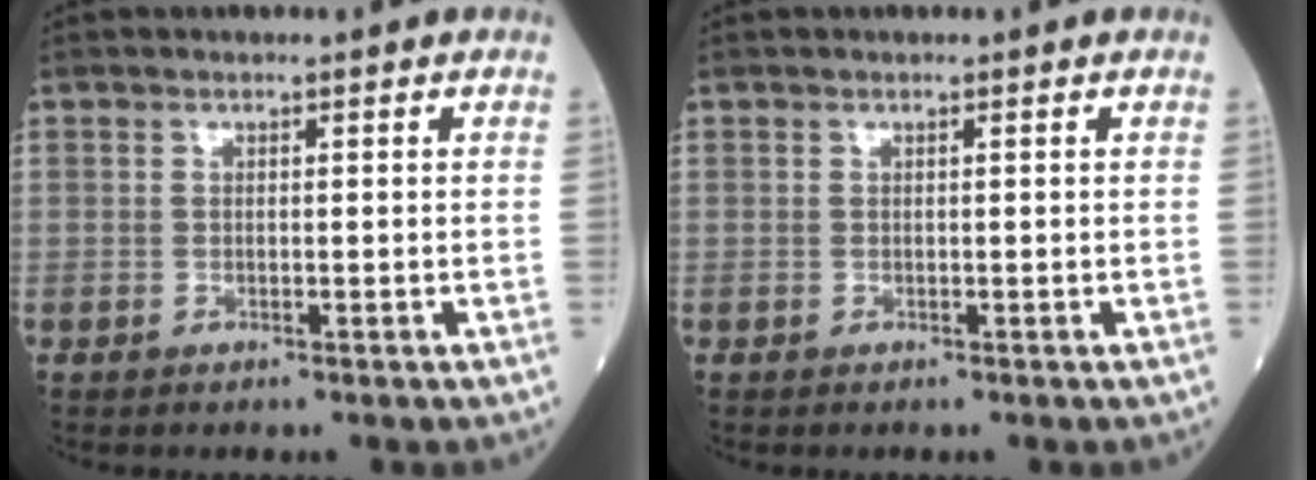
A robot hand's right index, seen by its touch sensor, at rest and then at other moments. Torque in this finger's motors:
{"motor_torque": [-0.20, 0.01, -0.03, -0.01]}